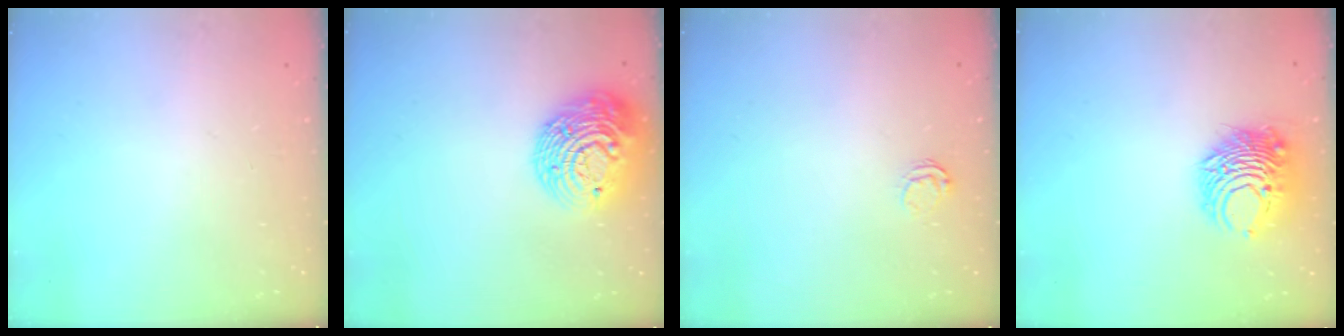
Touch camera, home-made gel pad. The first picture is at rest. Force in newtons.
{"total": 16.8, "press": 16.7, "slide": 1.3}
{"total": 3.1, "press": 3.1, "slide": 0.3}
{"total": 10.4, "press": 10.3, "slide": 1.3}